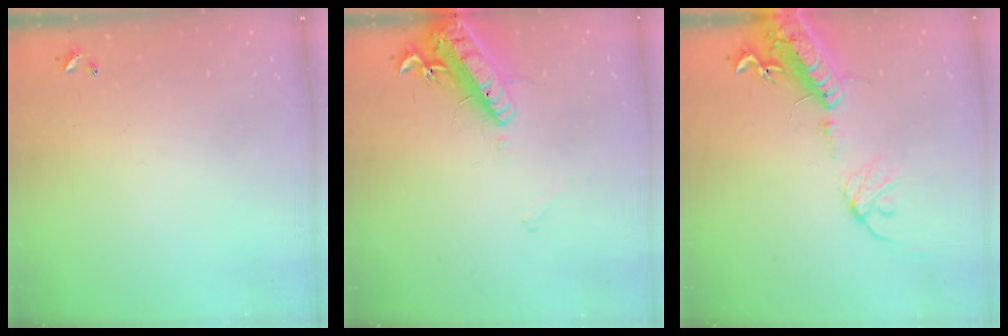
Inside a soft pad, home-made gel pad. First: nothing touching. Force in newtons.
{"total": 16.3, "press": 15.9, "slide": 3.8}
{"total": 17.9, "press": 17.4, "slide": 4.2}